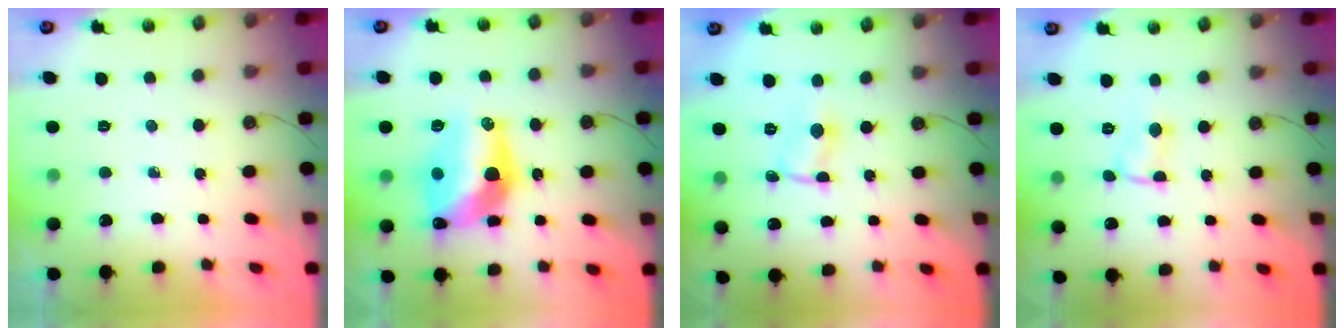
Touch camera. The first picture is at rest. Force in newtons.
{"total": 17.3, "press": 16.7, "slide": 4.5}
{"total": 1.0, "press": 0.6, "slide": 0.8}
{"total": 1.4, "press": 1.3, "slide": 0.4}